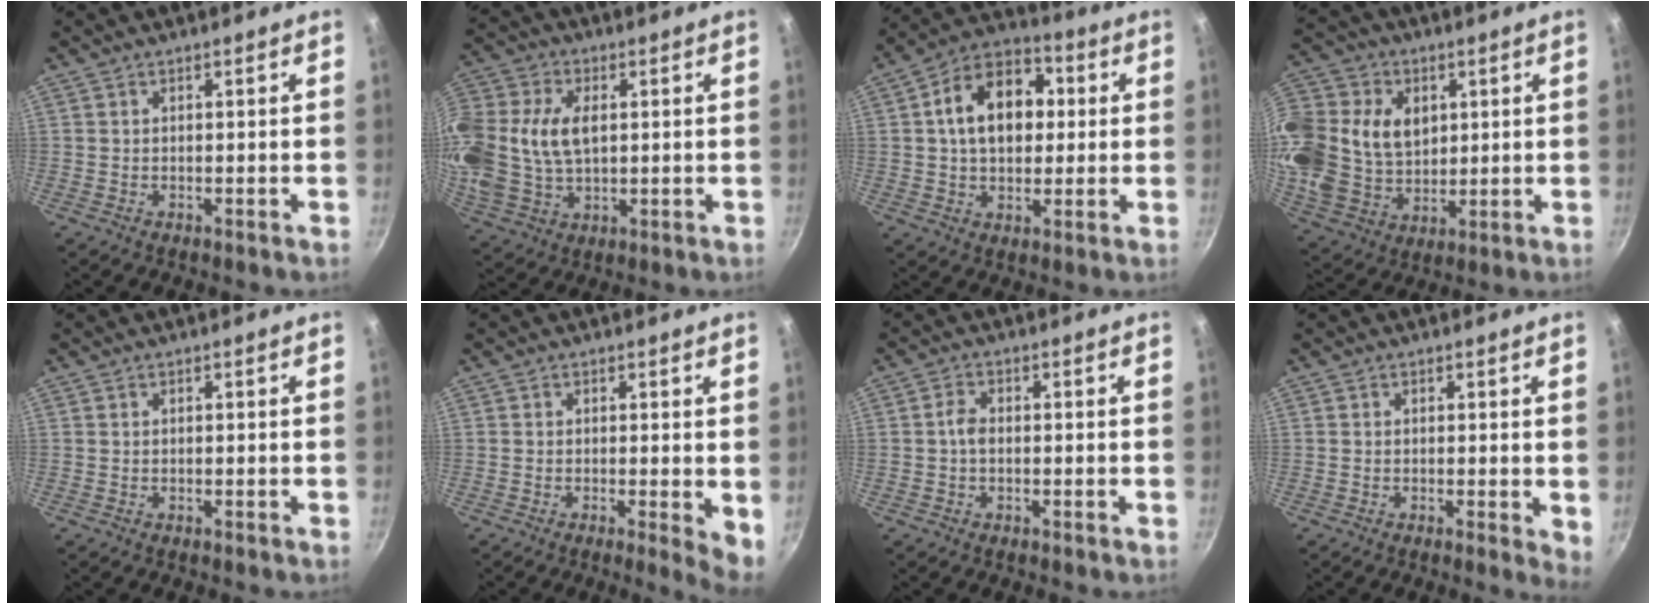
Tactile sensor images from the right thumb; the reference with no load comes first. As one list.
[{"total": 21.4, "force": [3.4, 15.0, 14.9], "torque": [-0.348, 0.029, 0.065]}, {"total": 15.2, "force": [2.3, 10.6, 10.7], "torque": [-0.134, 0.024, 0.020]}, {"total": 25.9, "force": [6.1, 20.1, 15.2], "torque": [-0.348, 0.020, 0.121]}, {"total": 0.0}, {"total": 4.3, "force": [-0.1, 1.1, 4.2], "torque": [-0.051, -0.010, -0.003]}, {"total": 2.4, "force": [-0.3, 1.6, 1.8], "torque": [-0.032, 0.012, -0.009]}, {"total": 2.8, "force": [0.2, 1.0, 2.6], "torque": [-0.028, -0.007, -0.001]}]